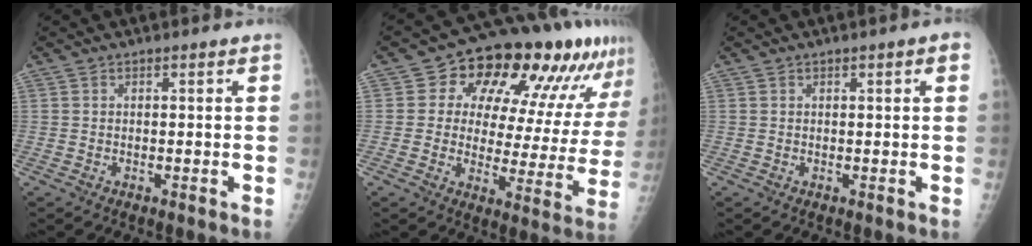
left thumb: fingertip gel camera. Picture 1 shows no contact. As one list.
[{"total": 21.6, "force": [11.8, 10.9, 14.4], "torque": [-0.149, -0.017, 0.154]}, {"total": 1.3, "force": [0.6, 0.4, 1.0], "torque": [-0.002, 0.001, 0.007]}]